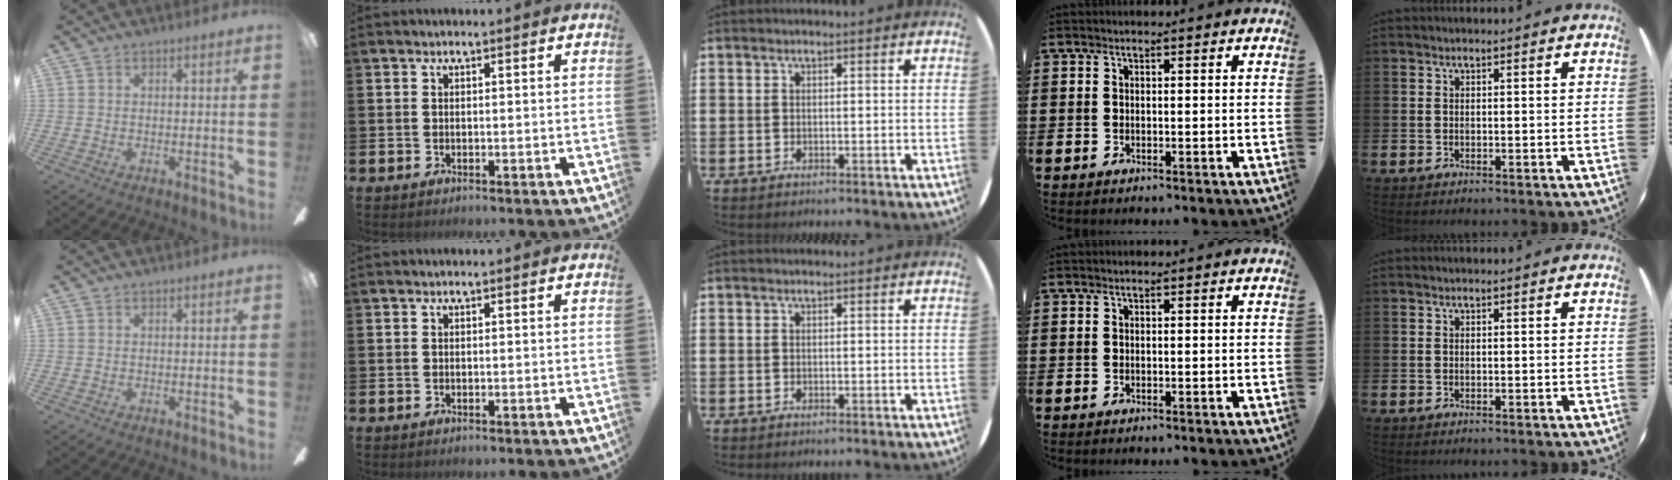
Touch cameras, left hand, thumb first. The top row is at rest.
{}